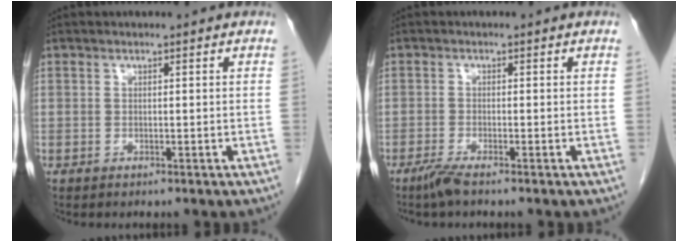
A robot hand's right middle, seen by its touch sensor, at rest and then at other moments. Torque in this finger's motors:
{"motor_torque": [0.43, -0.23, 0.09, 0.04]}